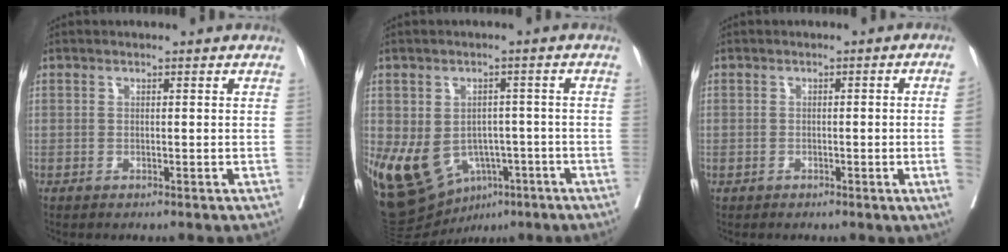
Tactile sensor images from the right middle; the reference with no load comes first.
{"total": 15.1, "force": [-5.9, 11.3, 8.1], "torque": [-0.169, 0.009, -0.074]}
{"total": 3.7, "force": [-0.6, -1.1, 3.5], "torque": [-0.044, 0.000, -0.005]}